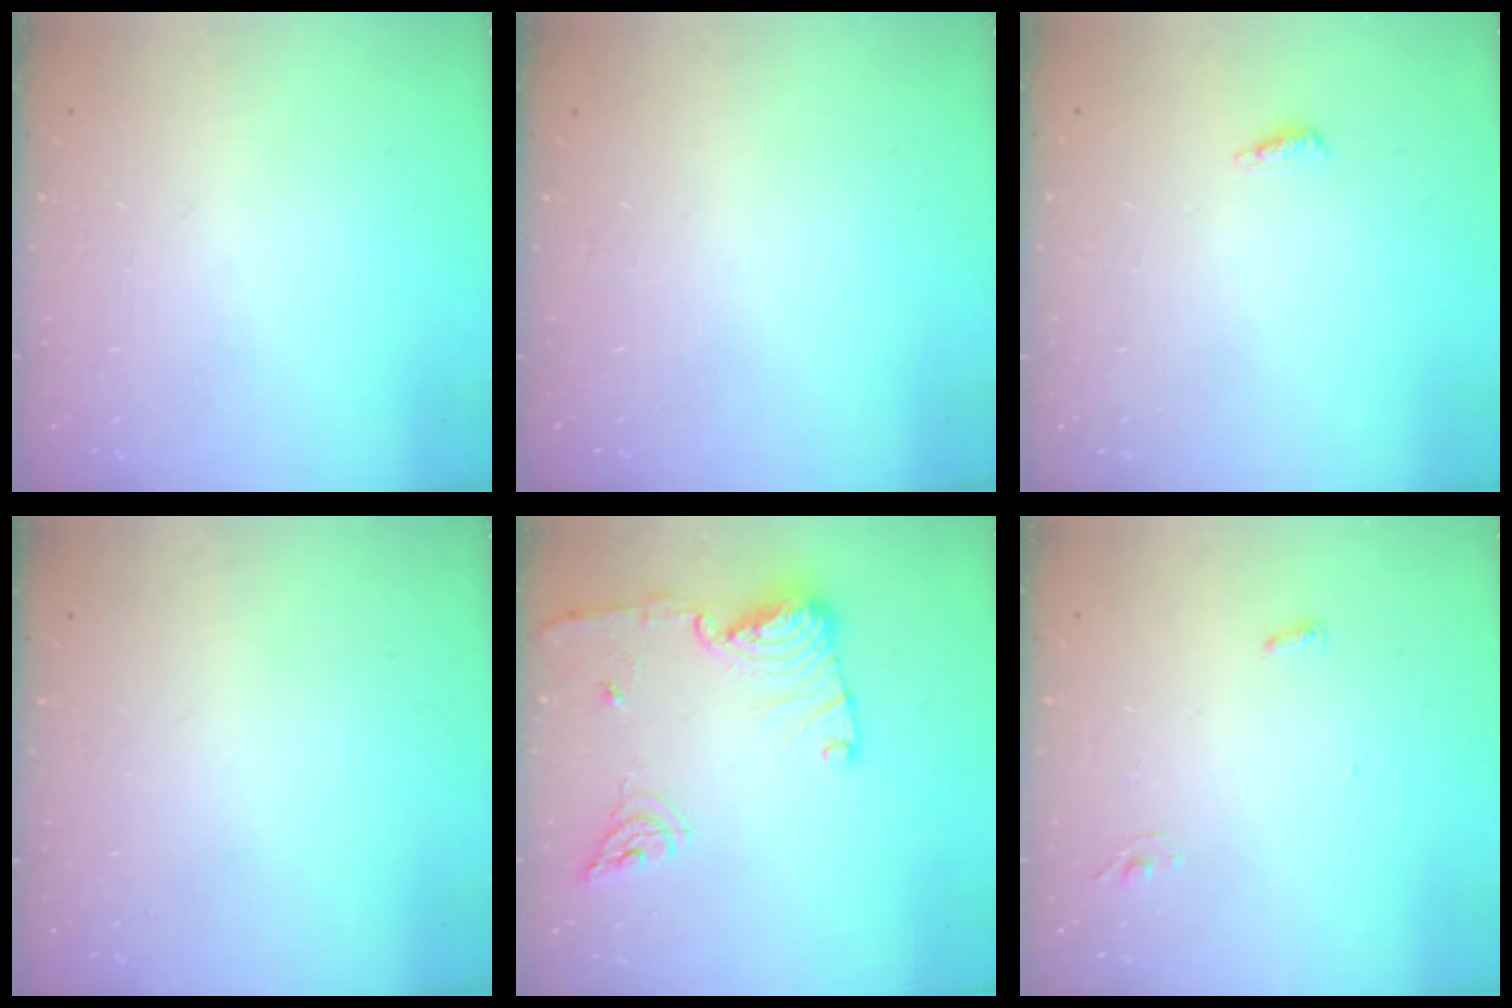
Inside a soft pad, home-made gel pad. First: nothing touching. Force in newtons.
{"total": 0.0}
{"total": 3.4, "press": 3.0, "slide": 1.7}
{"total": 0.0}
{"total": 14.9, "press": 14.8, "slide": 1.6}
{"total": 3.6, "press": 3.2, "slide": 1.6}